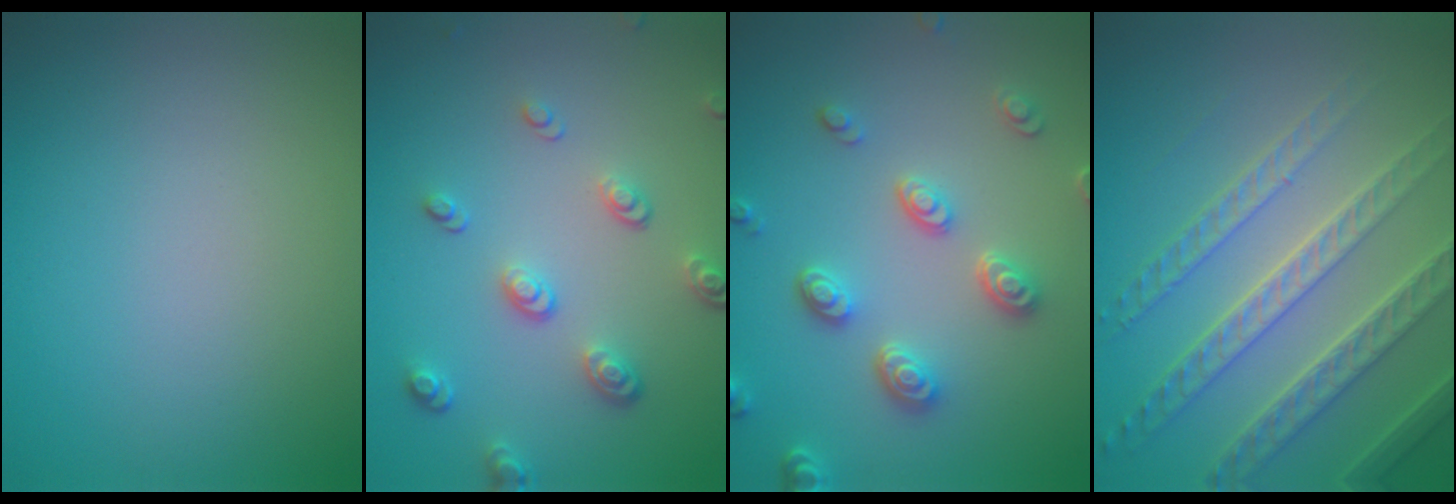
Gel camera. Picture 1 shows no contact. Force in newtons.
{"total": 3.2, "press": 2.5, "slide": 2.1}
{"total": 3.5, "press": 3.2, "slide": 1.4}
{"total": 5.6, "press": 4.8, "slide": 2.8}